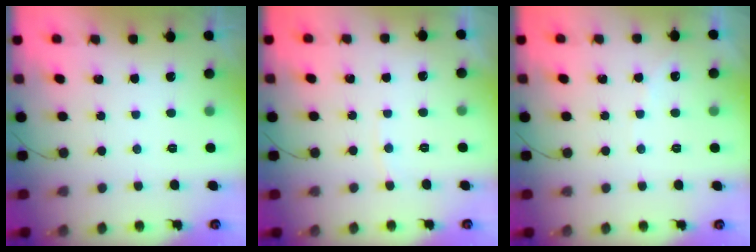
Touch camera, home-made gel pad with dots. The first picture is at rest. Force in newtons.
{"total": 2.9, "press": 2.9, "slide": 0.4}
{"total": 2.8, "press": 2.8, "slide": 0.5}